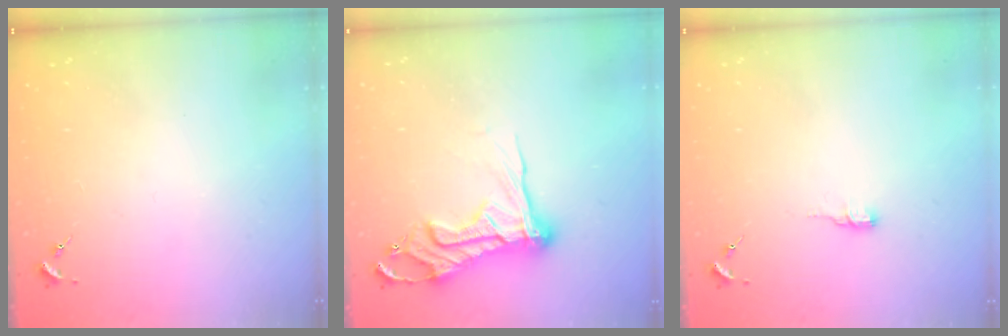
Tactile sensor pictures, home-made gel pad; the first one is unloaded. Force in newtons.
{"total": 17.5, "press": 17.5, "slide": 1.7}
{"total": 5.1, "press": 5.0, "slide": 0.5}